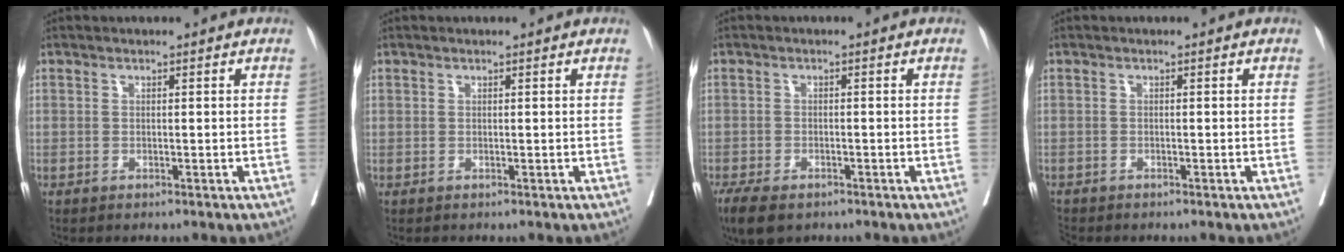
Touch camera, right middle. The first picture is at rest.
{"total": 0.0}
{"total": 6.0, "force": [-4.3, 2.4, 3.3], "torque": [-0.058, -0.014, -0.067]}
{"total": 2.5, "force": [-2.3, 0.4, 0.6], "torque": [-0.015, -0.007, -0.040]}